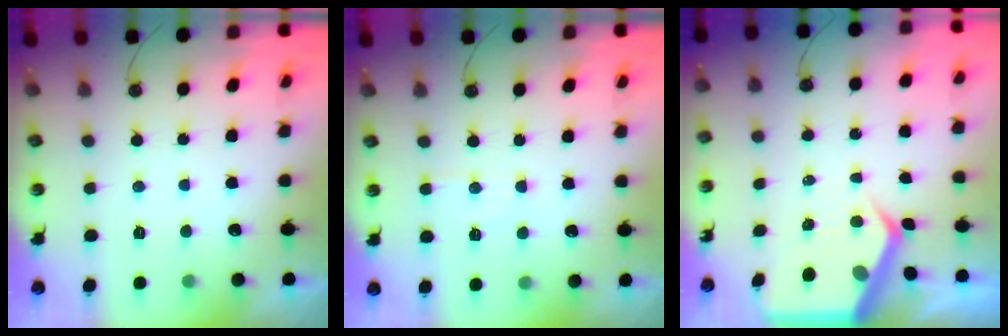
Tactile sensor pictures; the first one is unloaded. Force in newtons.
{"total": 4.6, "press": 4.5, "slide": 0.7}
{"total": 6.8, "press": 6.7, "slide": 0.6}